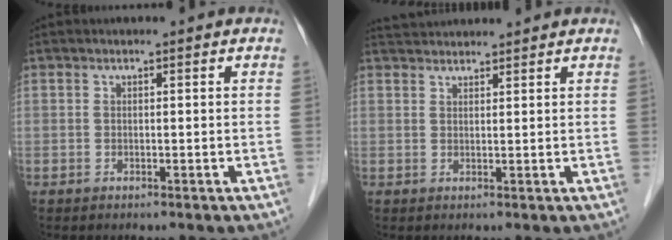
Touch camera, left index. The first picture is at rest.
{"total": 4.5, "force": [4.4, 0.4, 0.7], "torque": [-0.016, 0.038, 0.075]}